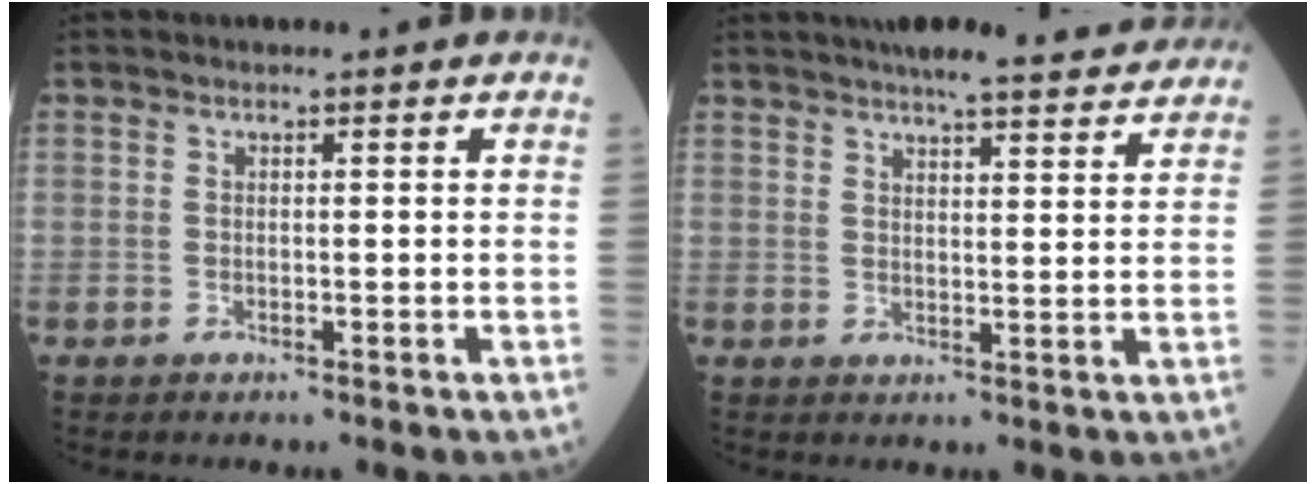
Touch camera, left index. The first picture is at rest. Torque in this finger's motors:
{"motor_torque": [0.18, -0.17, 0.12, 0.06]}